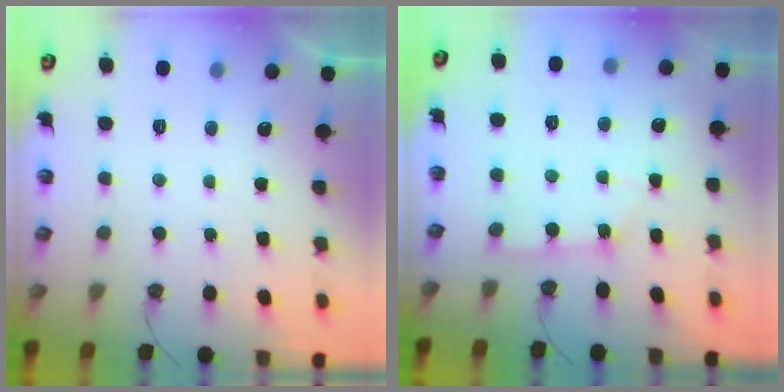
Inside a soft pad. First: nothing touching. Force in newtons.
{"total": 2.0, "press": 2.0, "slide": 0.3}